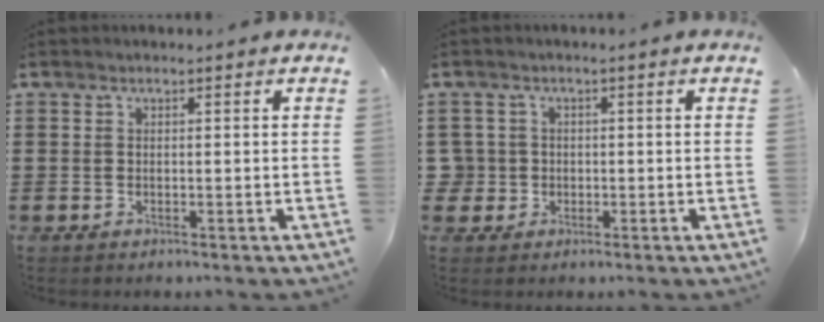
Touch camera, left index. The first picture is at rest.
{"total": 2.2, "force": [-0.3, 2.2, 0.2], "torque": [-0.024, 0.003, -0.012]}